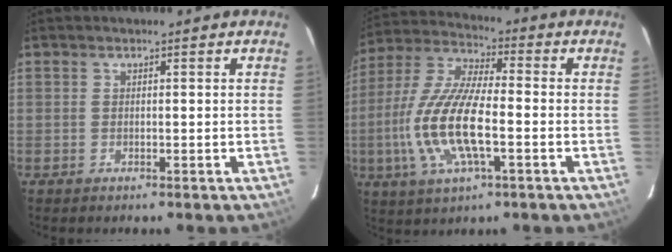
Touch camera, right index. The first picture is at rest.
{"total": 15.8, "force": [-3.6, 4.9, 14.6], "torque": [-0.307, -0.005, -0.072]}